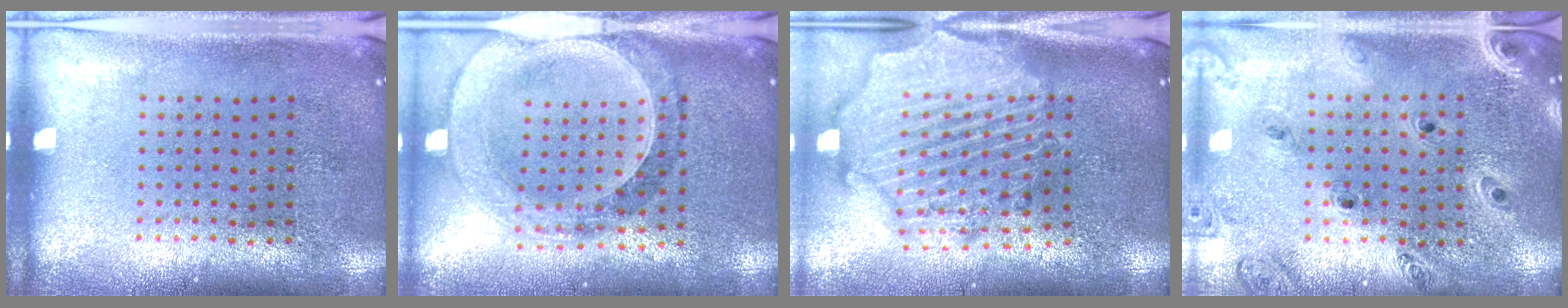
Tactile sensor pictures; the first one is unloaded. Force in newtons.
{"total": 1.4, "press": 1.4, "slide": 0.3}
{"total": 3.2, "press": 2.7, "slide": 1.7}
{"total": 1.2, "press": 1.2, "slide": 0.2}